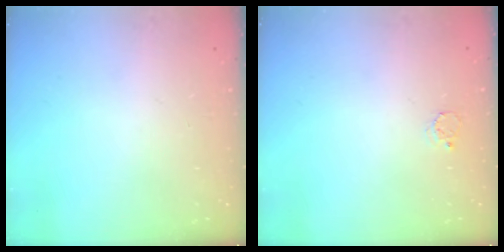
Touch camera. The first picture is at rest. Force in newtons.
{"total": 2.3, "press": 2.3, "slide": 0.2}